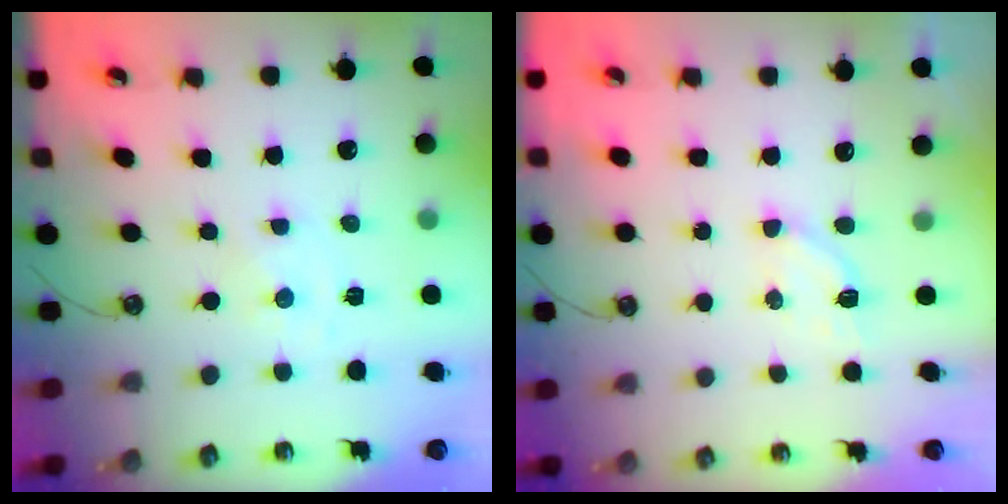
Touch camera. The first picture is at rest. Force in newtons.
{"total": 2.9, "press": 2.9, "slide": 0.7}